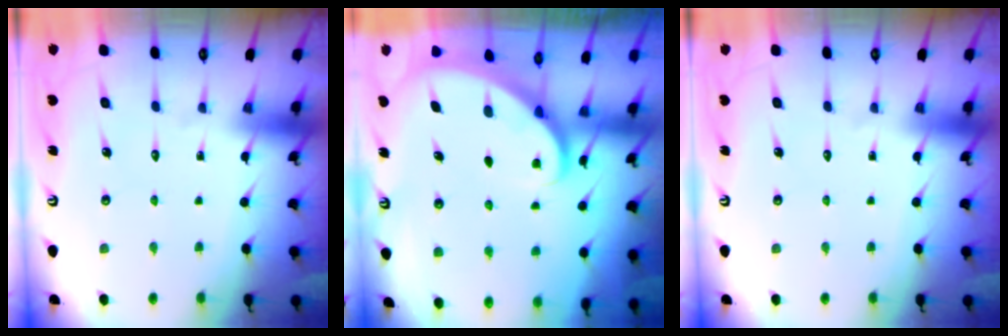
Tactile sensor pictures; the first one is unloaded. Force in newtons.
{"total": 2.1, "press": 2.1, "slide": 0.3}
{"total": 0.0}